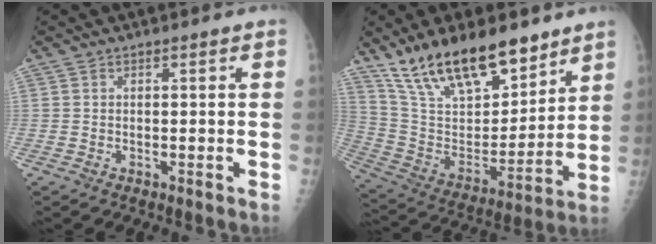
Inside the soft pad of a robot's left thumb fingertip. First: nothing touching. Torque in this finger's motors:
{"motor_torque": [1.78, 1.77, 1.33, -1.44, 0.47]}